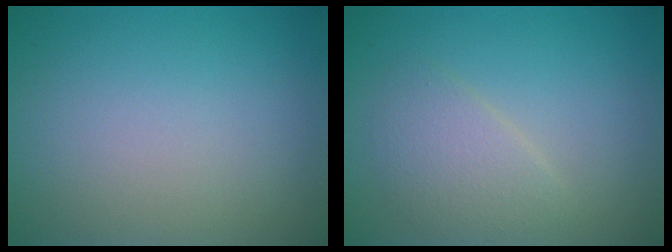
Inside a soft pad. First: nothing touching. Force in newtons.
{"total": 2.6, "press": 2.5, "slide": 0.2}